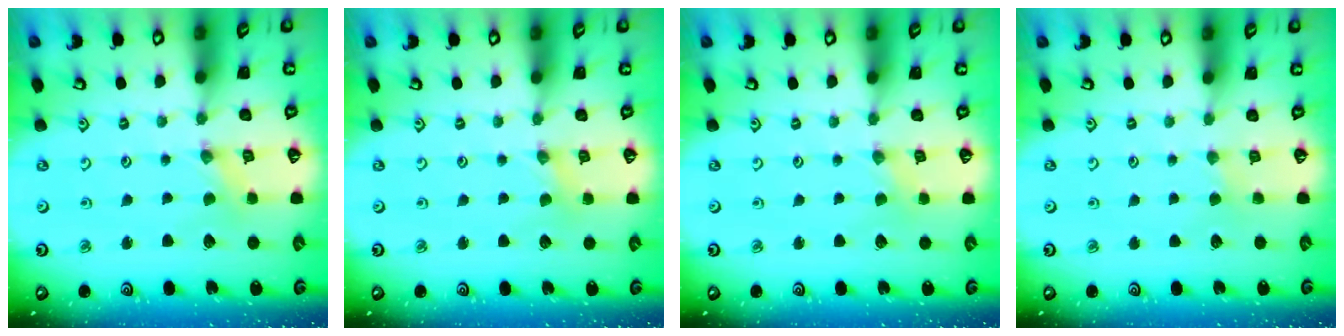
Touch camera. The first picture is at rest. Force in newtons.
{"total": 0.9, "press": 0.8, "slide": 0.2}
{"total": 0.0}
{"total": 1.4, "press": 1.4, "slide": 0.4}